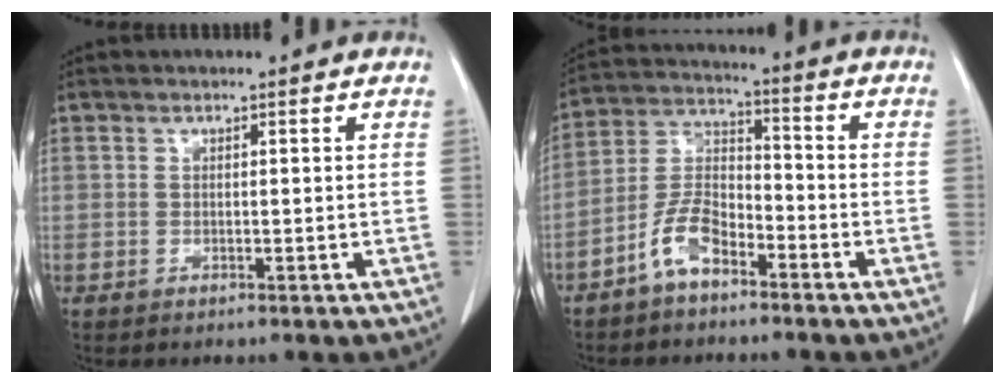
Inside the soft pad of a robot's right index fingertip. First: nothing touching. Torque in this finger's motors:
{"motor_torque": [0.73, -0.45, 0.18, 0.03]}